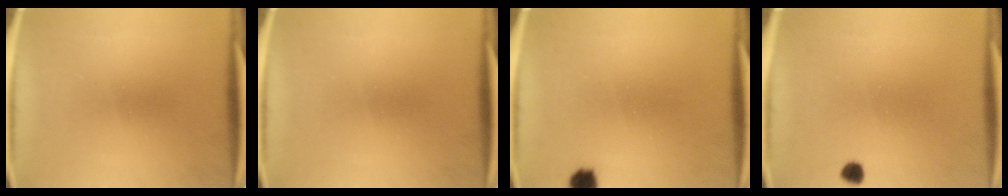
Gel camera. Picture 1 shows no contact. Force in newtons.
{"total": 0.0}
{"total": 2.7}
{"total": 1.7}